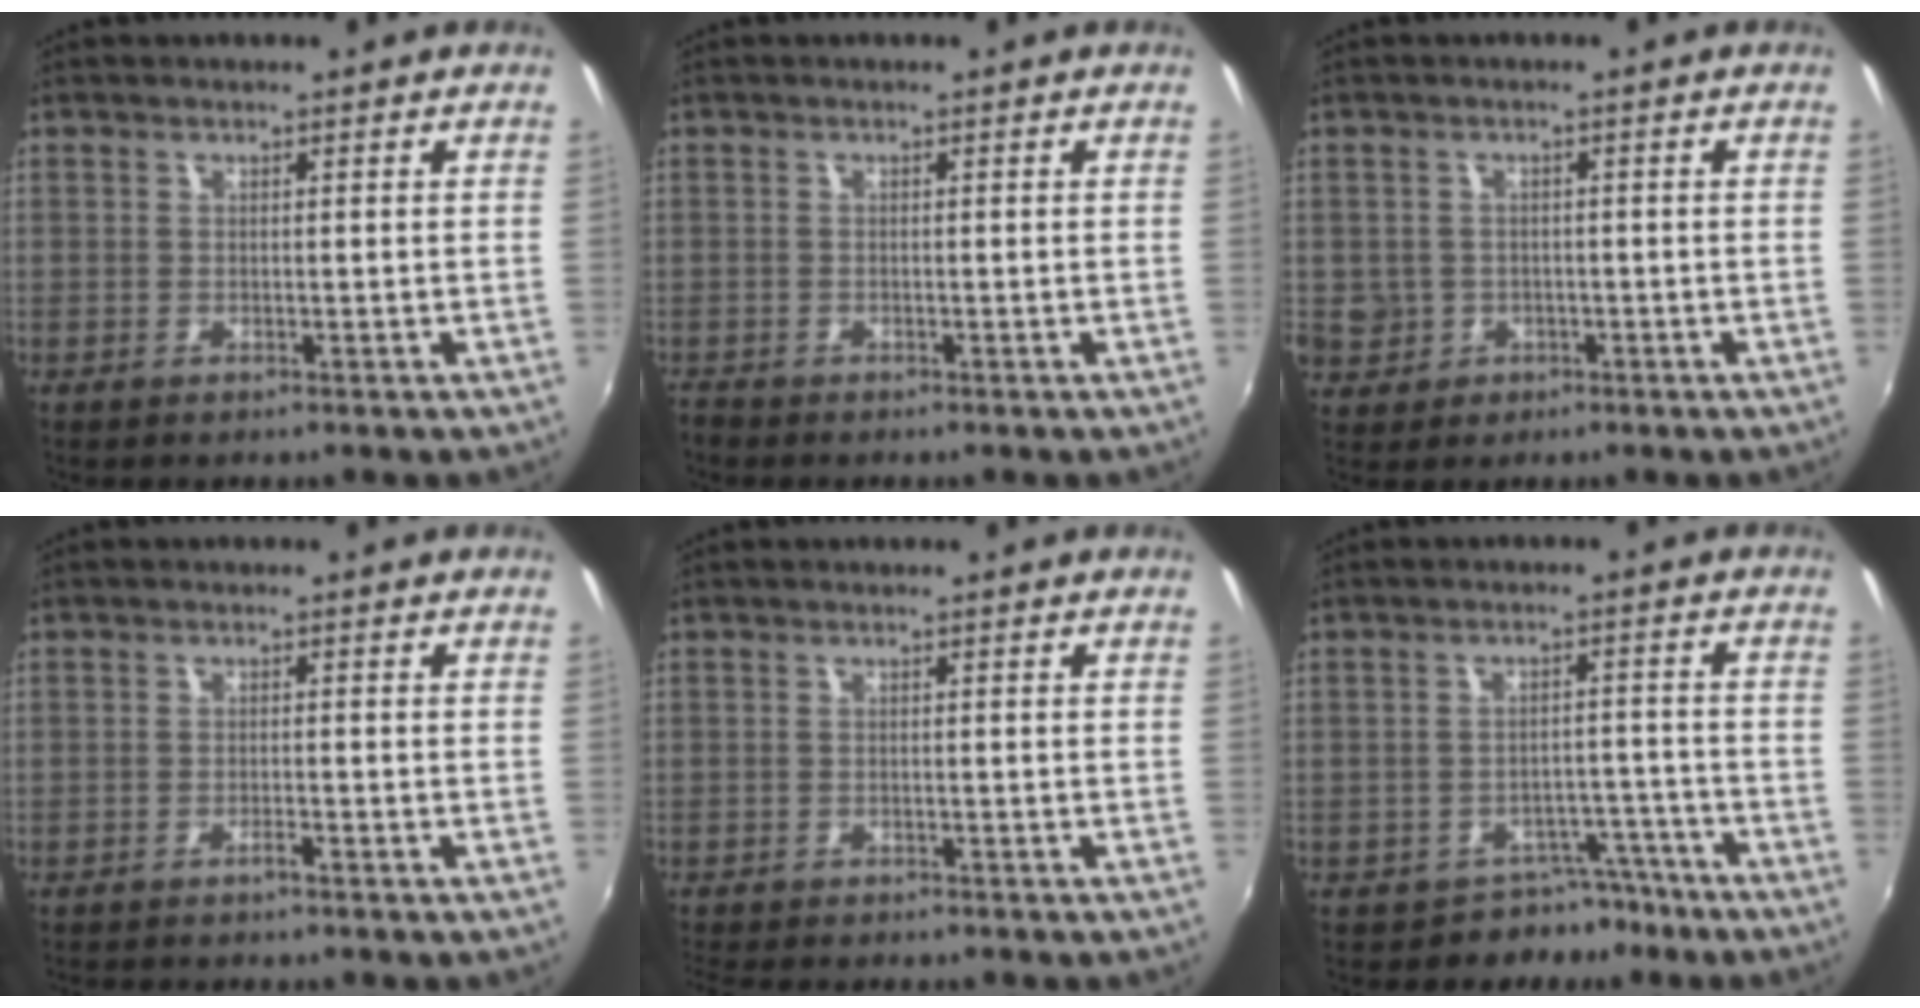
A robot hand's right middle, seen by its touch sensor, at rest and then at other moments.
{"total": 1.5, "force": [-1.4, 0.4, 0.2], "torque": [-0.008, -0.008, -0.030]}
{"total": 6.7, "force": [-1.2, 6.4, 1.9], "torque": [-0.068, 0.006, -0.008]}
{"total": 2.1, "force": [-1.9, 0.0, 0.8], "torque": [-0.022, -0.002, -0.035]}
{"total": 6.0, "force": [-5.5, 0.9, 2.0], "torque": [-0.055, -0.019, -0.090]}
{"total": 6.2, "force": [-5.0, 3.6, 0.3], "torque": [-0.002, 0.028, -0.067]}